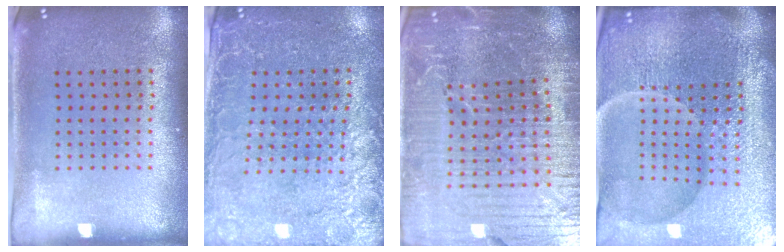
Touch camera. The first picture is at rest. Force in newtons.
{"total": 3.1, "press": 2.9, "slide": 0.9}
{"total": 7.1, "press": 6.1, "slide": 3.6}
{"total": 7.1, "press": 6.2, "slide": 3.4}